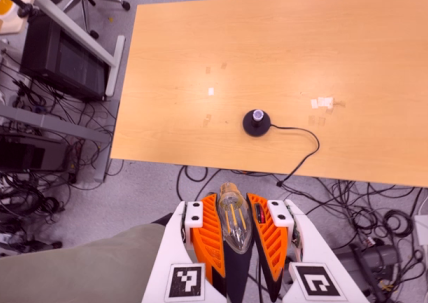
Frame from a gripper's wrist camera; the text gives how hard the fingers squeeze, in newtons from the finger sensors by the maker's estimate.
{"total": 20.5, "left": 22.8, "right": 18.3}